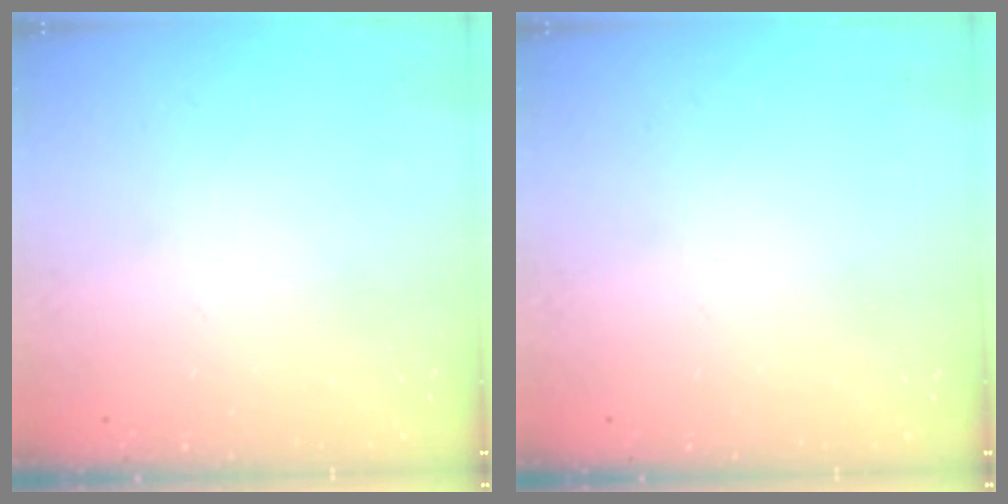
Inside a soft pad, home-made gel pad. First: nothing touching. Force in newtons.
{"total": 0.0}